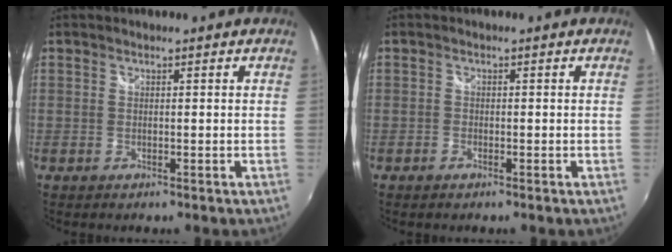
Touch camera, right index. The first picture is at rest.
{"total": 0.5, "force": [-0.4, -0.3, 0.1], "torque": [0.001, -0.001, -0.012]}